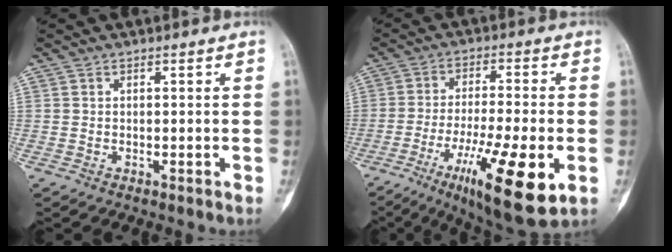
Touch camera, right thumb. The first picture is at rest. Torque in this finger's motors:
{"motor_torque": [0.43, 0.63, 1.08, -1.14, 0.10]}